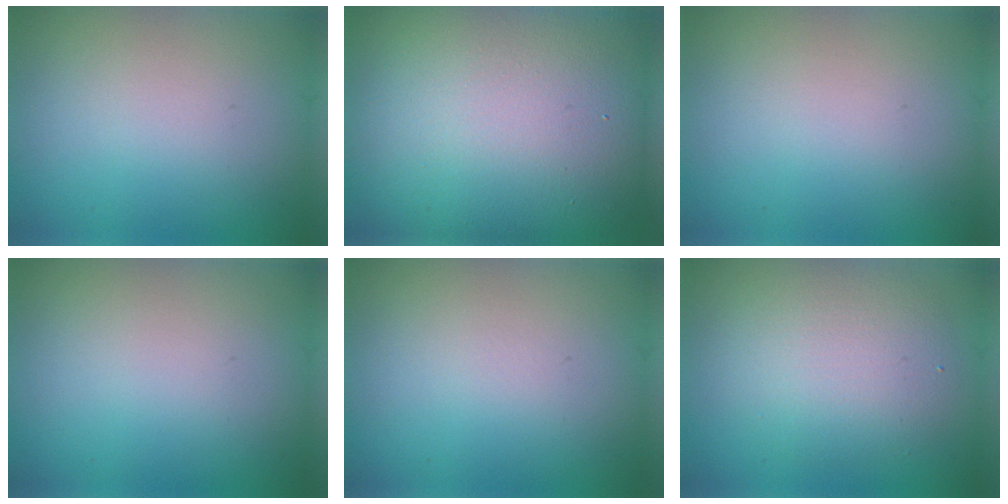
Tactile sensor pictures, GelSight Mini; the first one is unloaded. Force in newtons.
{"total": 19.6, "press": 19.6, "slide": 0.8}
{"total": 0.0}
{"total": 0.0}
{"total": 0.0}
{"total": 4.8, "press": 4.8, "slide": 0.3}